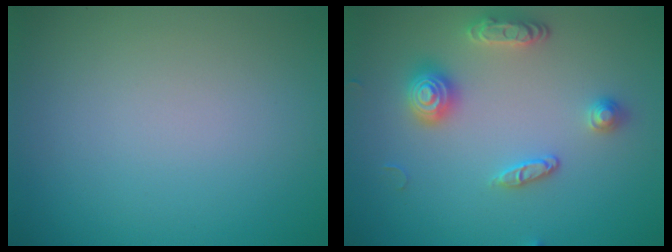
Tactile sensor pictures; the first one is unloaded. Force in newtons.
{"total": 3.2, "press": 3.1, "slide": 0.7}